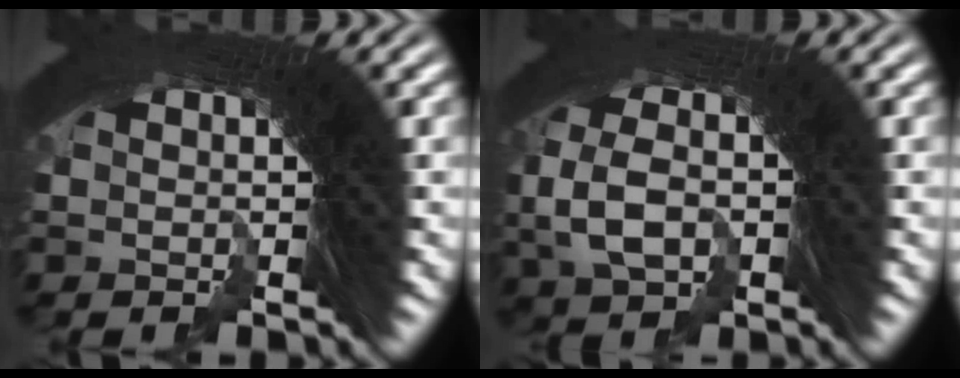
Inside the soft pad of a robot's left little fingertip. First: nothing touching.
{"total": 4.3, "force": [-2.0, 3.6, 1.1], "torque": [-0.028, -0.007, -0.033]}